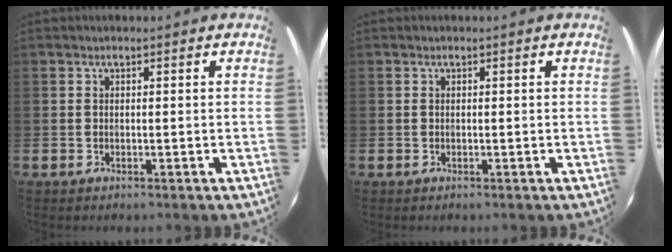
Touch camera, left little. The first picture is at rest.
{"total": 0.0}